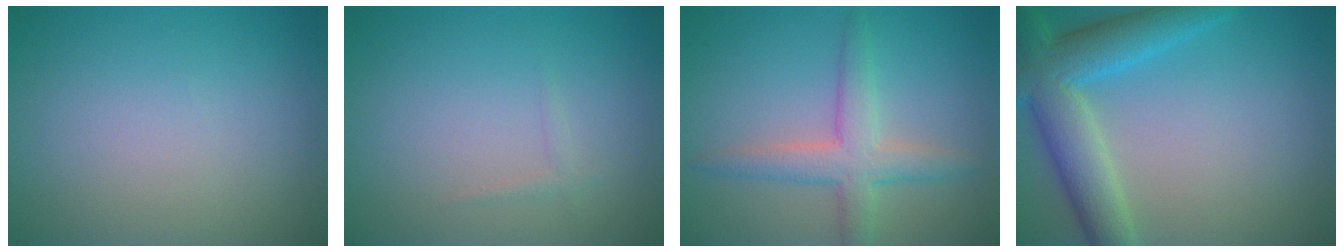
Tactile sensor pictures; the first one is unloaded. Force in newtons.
{"total": 0.7, "press": 0.7, "slide": 0.0}
{"total": 3.9, "press": 3.9, "slide": 0.1}
{"total": 7.3, "press": 7.2, "slide": 0.3}